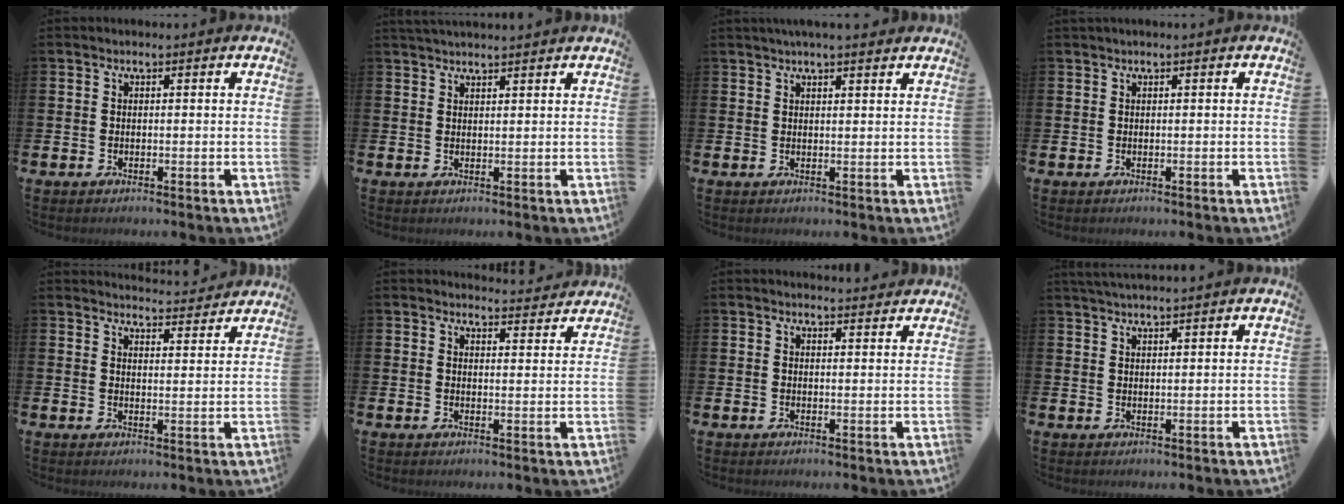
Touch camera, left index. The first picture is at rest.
{"total": 2.1, "force": [2.1, 0.0, 0.1], "torque": [-0.003, -0.007, 0.038]}
{"total": 2.9, "force": [2.7, 0.0, 1.0], "torque": [-0.012, -0.010, 0.047]}
{"total": 0.0}
{"total": 4.0, "force": [4.0, 0.2, 0.0], "torque": [0.003, -0.031, 0.069]}
{"total": 3.2, "force": [3.2, 0.2, -0.1], "torque": [0.007, -0.024, 0.056]}
{"total": 1.8, "force": [1.8, 0.1, -0.1], "torque": [0.010, -0.012, 0.030]}
{"total": 2.1, "force": [2.1, -0.2, 0.3], "torque": [-0.004, -0.007, 0.038]}